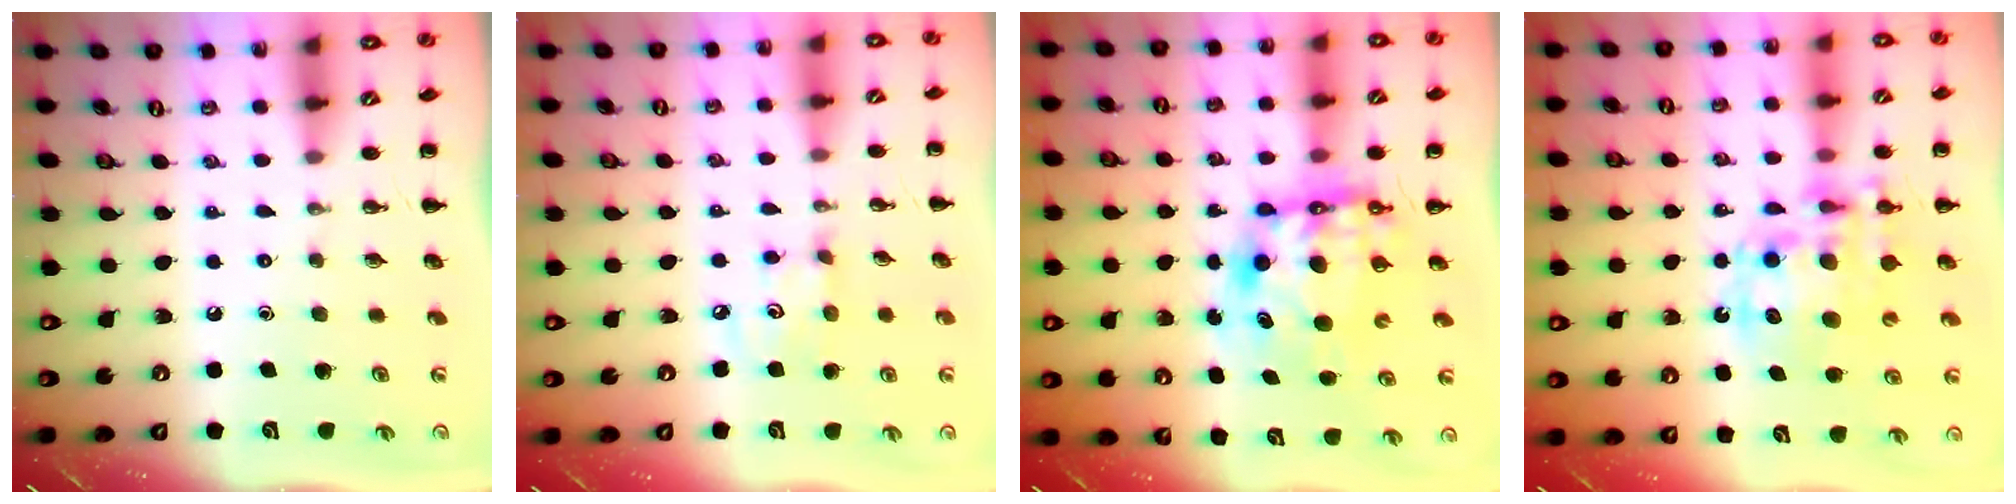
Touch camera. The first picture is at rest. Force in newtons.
{"total": 3.7, "press": 3.7, "slide": 0.7}
{"total": 9.2, "press": 9.0, "slide": 2.2}
{"total": 15.5, "press": 15.1, "slide": 3.6}